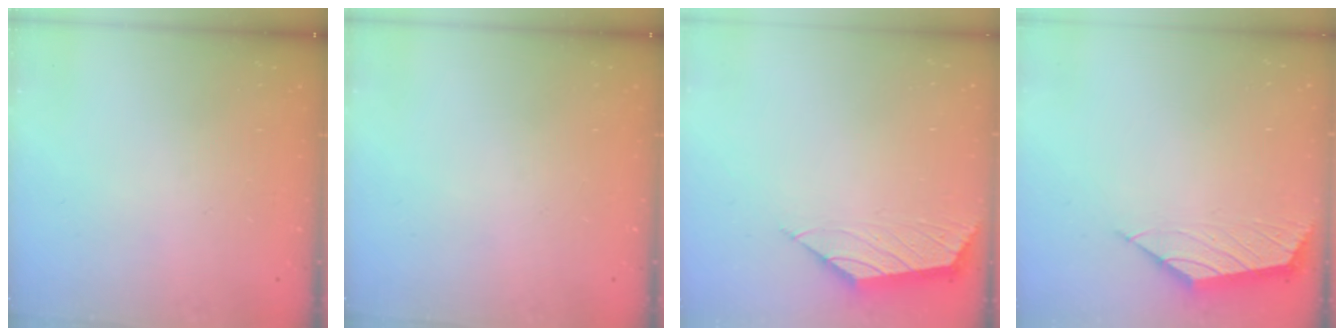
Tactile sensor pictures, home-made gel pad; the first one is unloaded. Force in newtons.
{"total": 0.0}
{"total": 1.6, "press": 1.5, "slide": 0.5}
{"total": 1.8, "press": 1.7, "slide": 0.5}